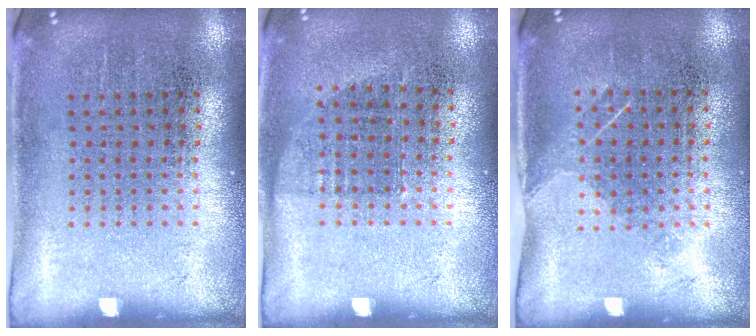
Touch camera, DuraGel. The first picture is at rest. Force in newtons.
{"total": 0.7, "press": 0.6, "slide": 0.3}
{"total": 1.2, "press": 0.9, "slide": 0.7}